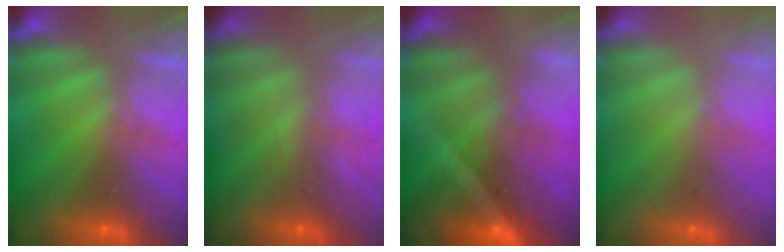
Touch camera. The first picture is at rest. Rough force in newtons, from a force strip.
{"total": 2.9}
{"total": 8.8}
{"total": 2.2}